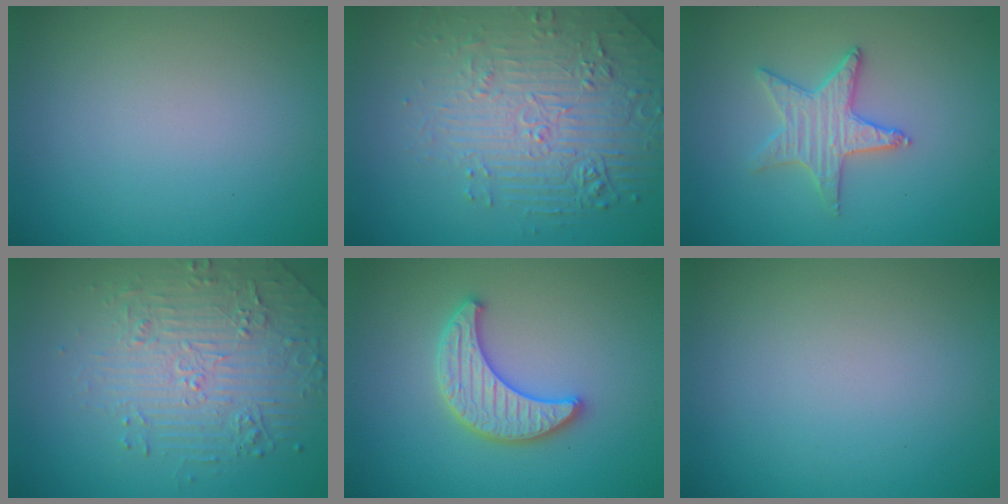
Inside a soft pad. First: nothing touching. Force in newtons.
{"total": 4.8, "press": 4.4, "slide": 1.9}
{"total": 3.0, "press": 3.0, "slide": 0.1}
{"total": 4.9, "press": 3.9, "slide": 3.0}
{"total": 3.6, "press": 3.5, "slide": 0.7}
{"total": 0.0}